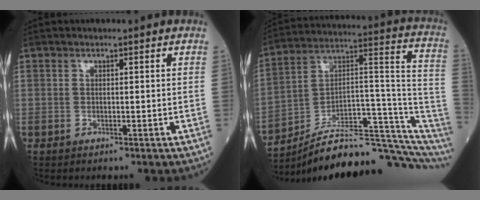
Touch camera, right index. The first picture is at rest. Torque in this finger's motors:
{"motor_torque": [0.76, -1.38, 0.25, 0.12]}